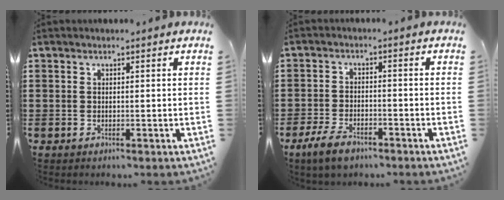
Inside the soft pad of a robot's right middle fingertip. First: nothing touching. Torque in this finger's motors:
{"motor_torque": [1.56, -0.56, 0.30, 0.09]}